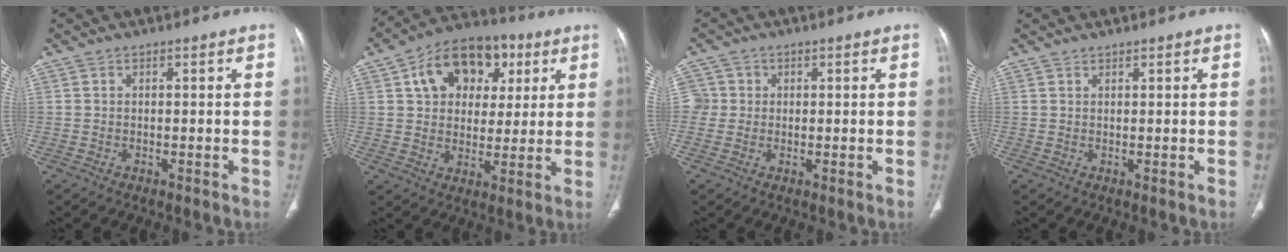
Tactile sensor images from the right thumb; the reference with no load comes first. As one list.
[{"total": 16.0, "force": [5.8, 11.5, 9.5], "torque": [-0.109, 0.006, 0.089]}, {"total": 3.3, "force": [0.2, 3.3, 0.4], "torque": [0.019, 0.009, 0.001]}, {"total": 0.6, "force": [0.6, 0.0, 0.1], "torque": [-0.002, -0.005, 0.012]}]